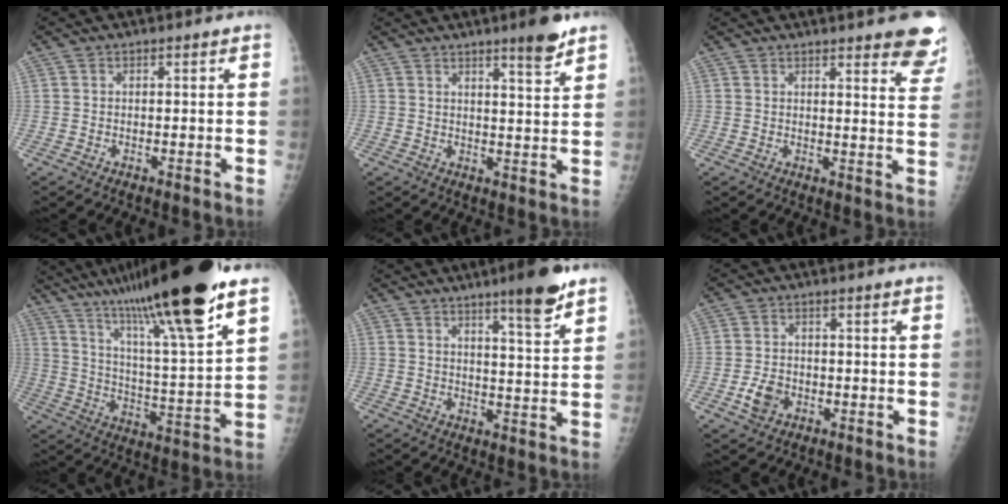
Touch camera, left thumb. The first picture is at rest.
{"total": 5.5, "force": [4.0, 0.3, 3.7], "torque": [-0.044, -0.030, 0.055]}
{"total": 11.9, "force": [9.3, 2.4, 7.1], "torque": [-0.051, -0.045, 0.092]}
{"total": 24.3, "force": [16.5, 2.0, 17.7], "torque": [-0.283, -0.053, 0.280]}
{"total": 8.5, "force": [5.8, 0.7, 6.2], "torque": [-0.081, -0.037, 0.083]}
{"total": 4.3, "force": [-1.7, 3.1, 2.4], "torque": [-0.039, 0.012, -0.029]}